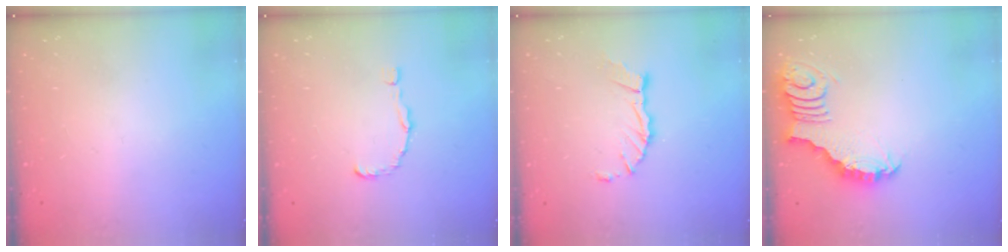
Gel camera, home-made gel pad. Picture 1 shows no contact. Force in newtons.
{"total": 1.5, "press": 1.5, "slide": 0.0}
{"total": 9.2, "press": 9.2, "slide": 0.6}
{"total": 3.8, "press": 3.7, "slide": 0.8}